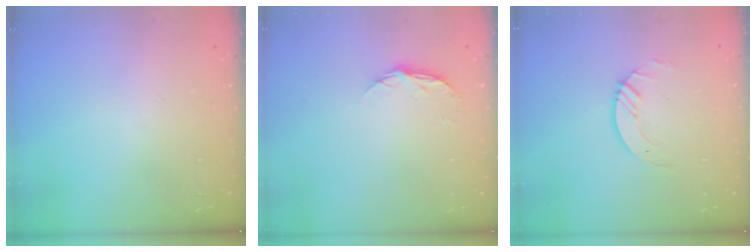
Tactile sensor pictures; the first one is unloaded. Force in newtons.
{"total": 6.7, "press": 6.7, "slide": 0.8}
{"total": 3.1, "press": 3.0, "slide": 0.3}